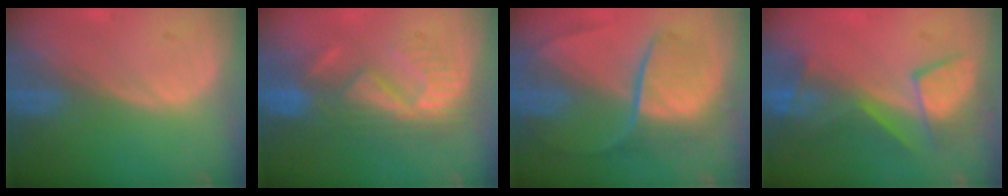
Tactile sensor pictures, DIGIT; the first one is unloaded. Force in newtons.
{"total": 8.7, "press": 8.2, "slide": 3.0}
{"total": 9.3, "press": 7.8, "slide": 5.2}
{"total": 7.7, "press": 7.4, "slide": 2.2}